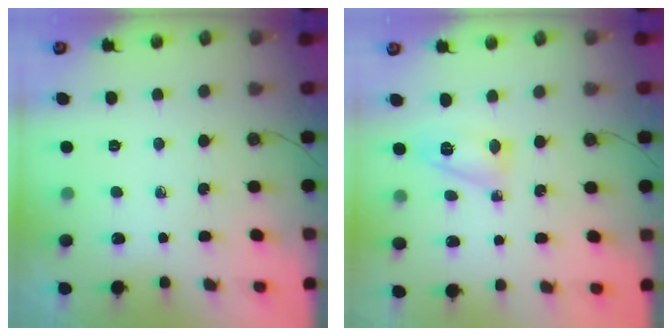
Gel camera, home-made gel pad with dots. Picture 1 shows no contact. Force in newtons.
{"total": 7.5, "press": 7.4, "slide": 1.1}